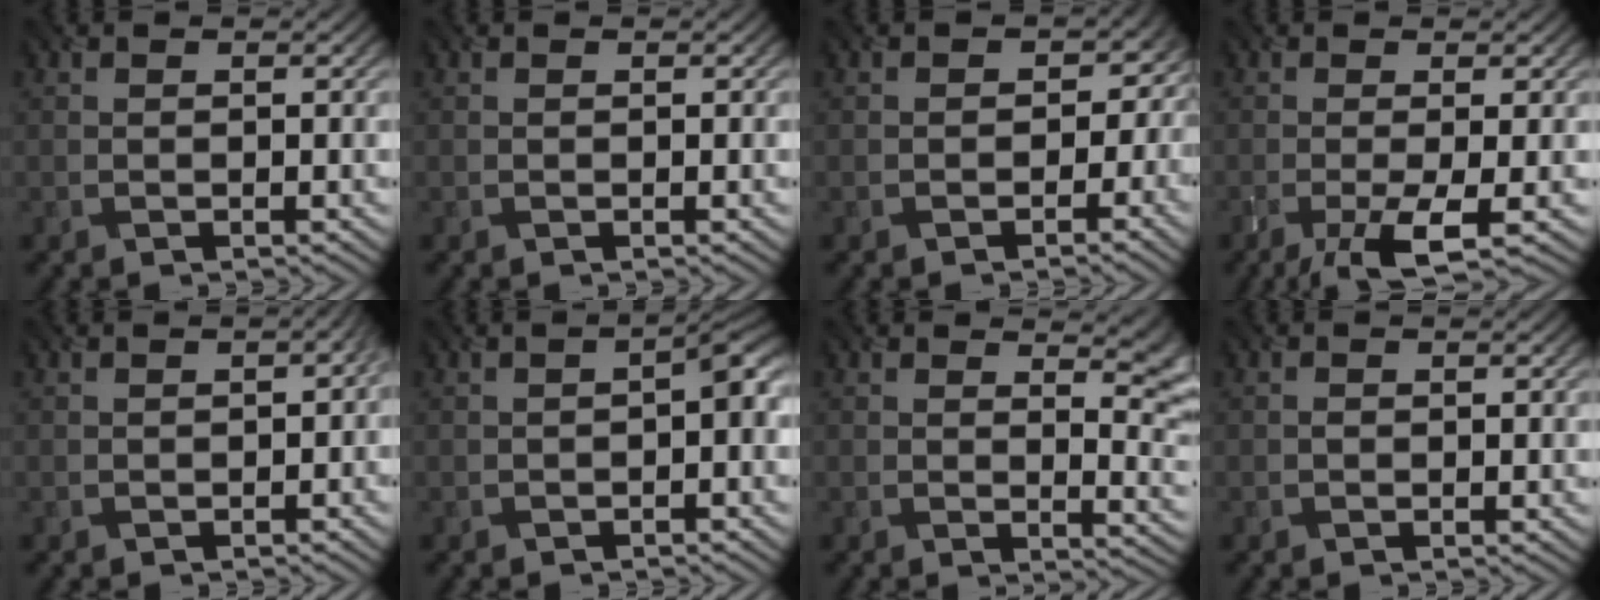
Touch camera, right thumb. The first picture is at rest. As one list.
[{"total": 0.0}, {"total": 2.9, "force": [-1.4, 2.6, 0.4], "torque": [0.007, -0.012, -0.018]}, {"total": 5.2, "force": [-2.6, 1.1, 4.3], "torque": [-0.076, -0.006, -0.047]}, {"total": 2.2, "force": [-1.0, 1.4, 1.4], "torque": [-0.021, -0.013, -0.008]}, {"total": 2.2, "force": [-1.0, 0.9, 1.8], "torque": [-0.030, 0.000, -0.016]}, {"total": 6.7, "force": [3.5, 3.0, 5.0], "torque": [-0.041, -0.007, 0.058]}, {"total": 0.5, "force": [-0.4, 0.4, -0.1], "torque": [0.001, -0.005, -0.004]}]